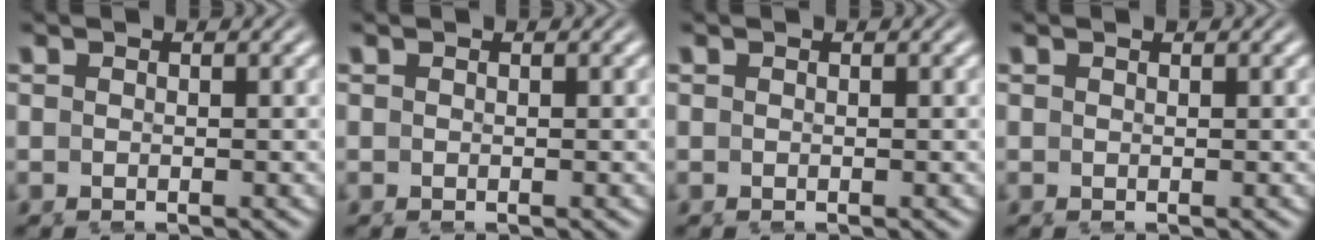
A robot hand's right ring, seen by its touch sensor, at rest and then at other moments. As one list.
[{"total": 0.0}, {"total": 0.0}, {"total": 0.7, "force": [0.6, 0.2, -0.1], "torque": [0.007, 0.009, 0.005]}]